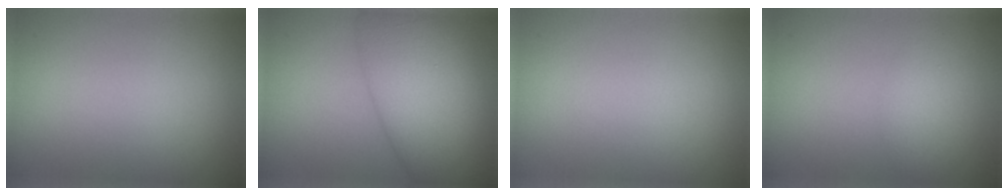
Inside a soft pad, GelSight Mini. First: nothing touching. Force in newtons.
{"total": 9.9, "press": 9.9, "slide": 0.3}
{"total": 0.0}
{"total": 1.4, "press": 1.4, "slide": 0.1}